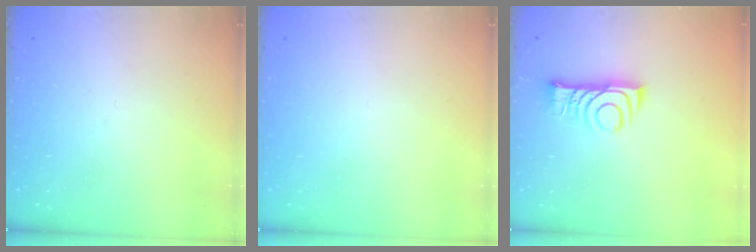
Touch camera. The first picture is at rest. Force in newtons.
{"total": 0.0}
{"total": 8.8, "press": 8.8, "slide": 0.8}